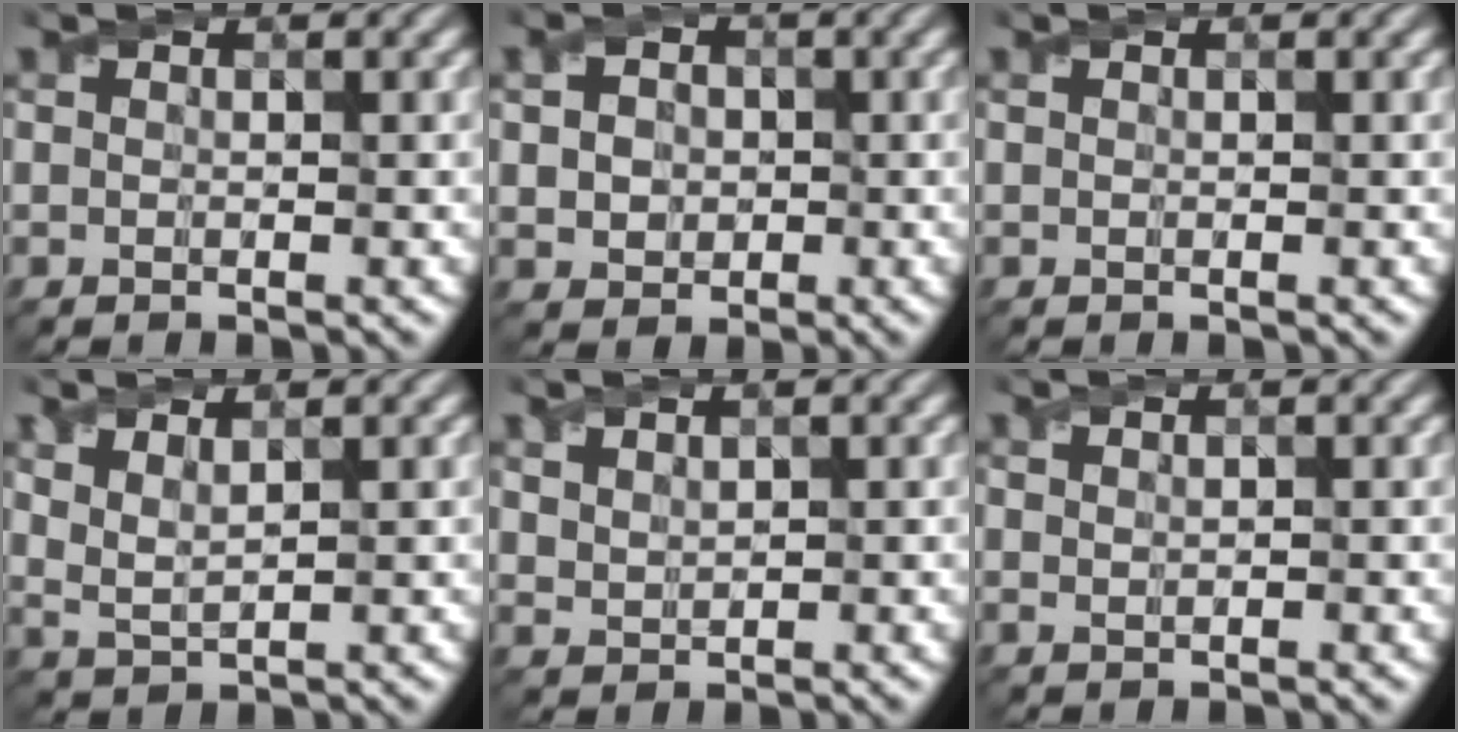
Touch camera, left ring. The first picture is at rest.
{"total": 4.9, "force": [0.8, 4.1, 2.6], "torque": [-0.043, 0.021, -0.003]}
{"total": 0.0}
{"total": 2.2, "force": [1.6, 0.7, 1.3], "torque": [-0.029, -0.007, 0.037]}
{"total": 1.5, "force": [1.1, 0.8, 0.5], "torque": [-0.014, -0.003, 0.028]}
{"total": 0.8, "force": [0.4, 0.5, 0.5], "torque": [-0.011, -0.002, 0.011]}